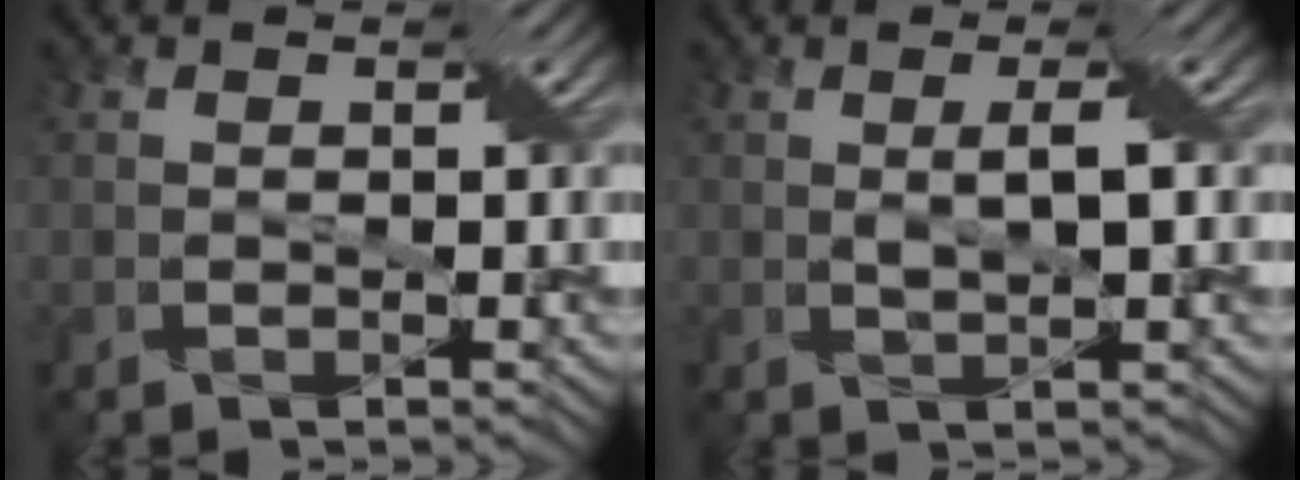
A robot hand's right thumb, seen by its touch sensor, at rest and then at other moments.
{"total": 1.6, "force": [0.8, -0.4, 1.3], "torque": [-0.026, 0.006, 0.015]}